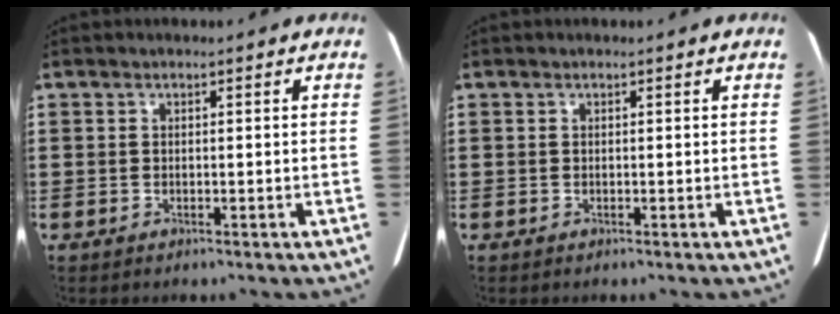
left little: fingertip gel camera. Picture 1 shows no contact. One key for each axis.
{"total": 0.0}